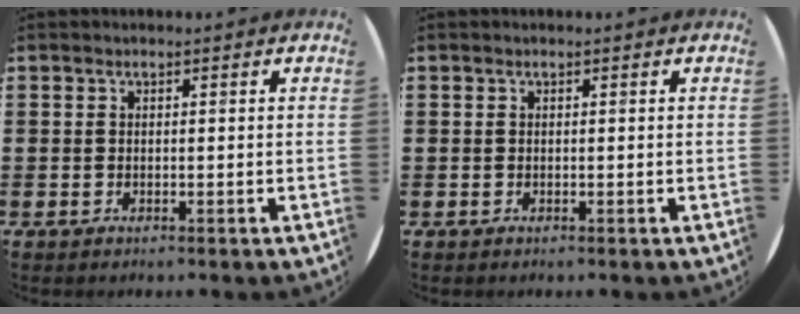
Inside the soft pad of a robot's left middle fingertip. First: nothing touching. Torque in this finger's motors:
{"motor_torque": [0.00, 0.00, 0.00, 0.00]}